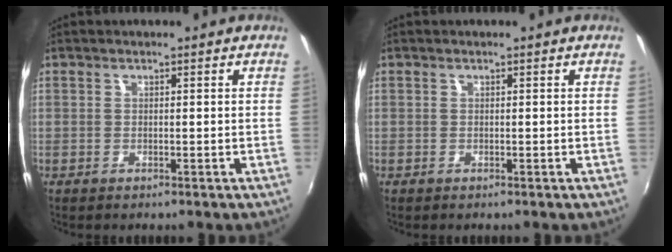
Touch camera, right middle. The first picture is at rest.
{"total": 0.0}